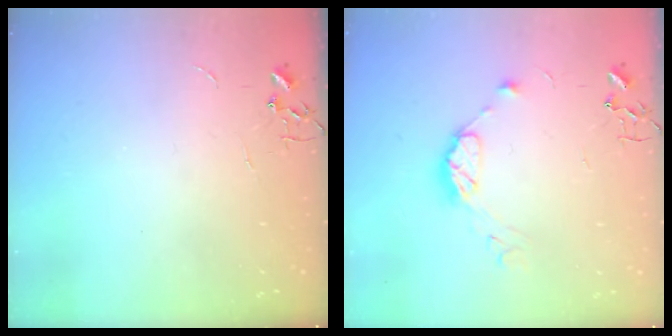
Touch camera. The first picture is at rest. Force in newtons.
{"total": 9.4, "press": 9.4, "slide": 0.8}